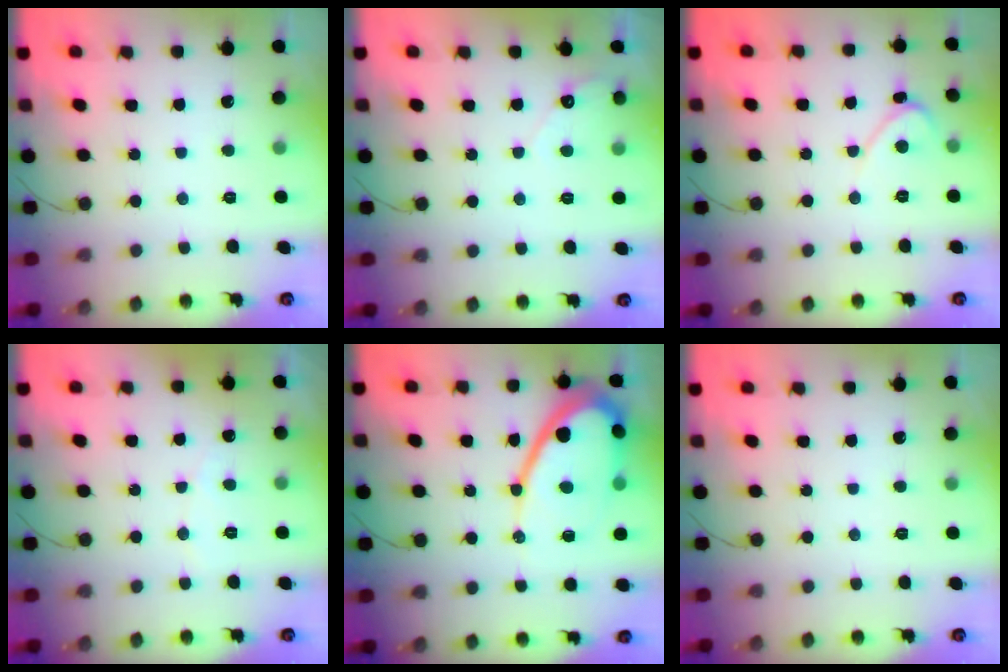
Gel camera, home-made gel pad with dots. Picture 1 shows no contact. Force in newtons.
{"total": 3.6, "press": 3.5, "slide": 0.3}
{"total": 2.5, "press": 2.5, "slide": 0.2}
{"total": 2.8, "press": 2.8, "slide": 0.2}
{"total": 15.1, "press": 15.1, "slide": 1.4}
{"total": 0.0}